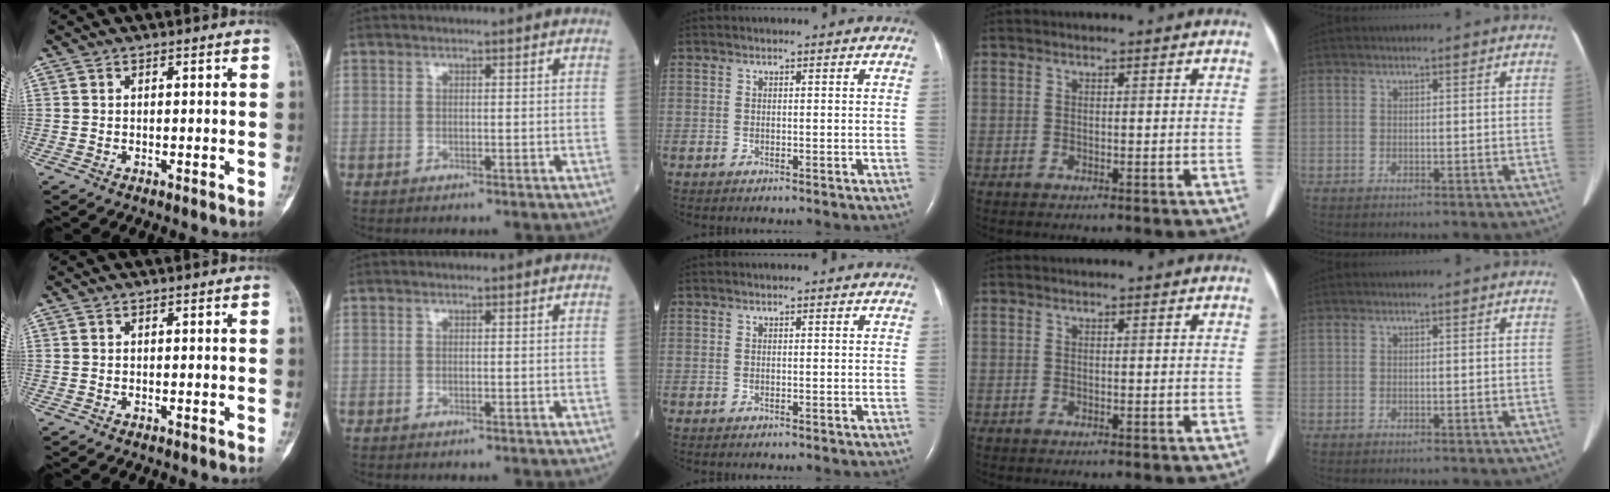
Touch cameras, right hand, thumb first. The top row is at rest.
{}